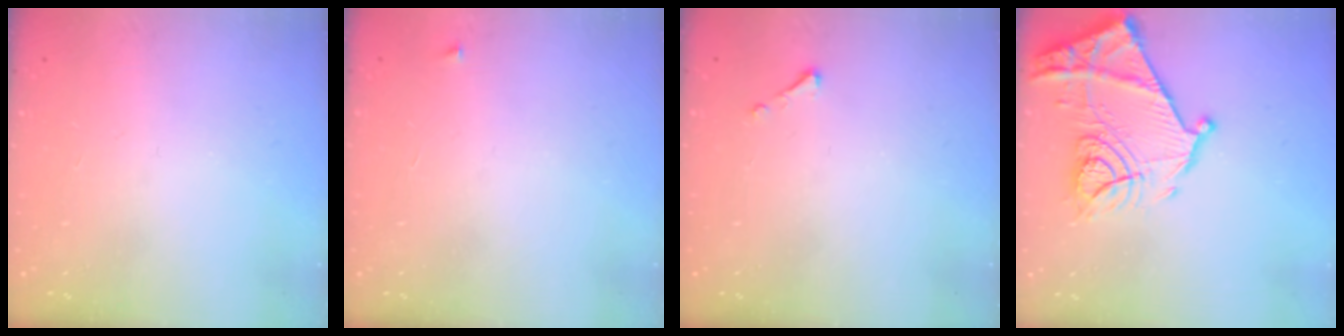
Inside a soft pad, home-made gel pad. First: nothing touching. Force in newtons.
{"total": 2.5, "press": 2.4, "slide": 0.4}
{"total": 2.5, "press": 2.5, "slide": 0.3}
{"total": 18.1, "press": 18.0, "slide": 1.6}